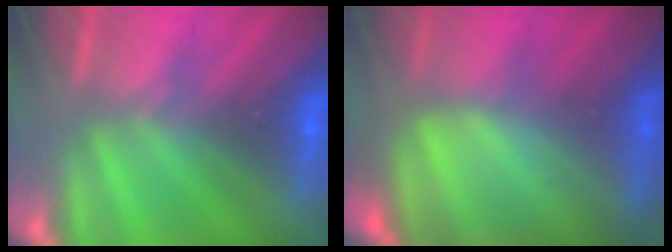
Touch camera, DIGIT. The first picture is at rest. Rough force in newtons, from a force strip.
{"total": 6.7}